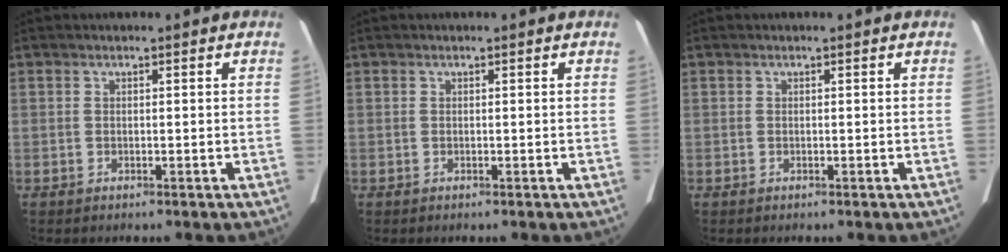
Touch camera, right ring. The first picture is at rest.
{"total": 0.0}
{"total": 0.0}